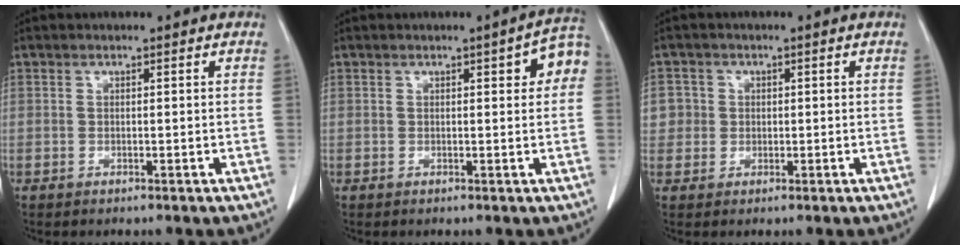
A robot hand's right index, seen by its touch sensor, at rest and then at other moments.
{"total": 4.6, "force": [1.2, 1.2, 4.3], "torque": [-0.046, 0.014, 0.007]}
{"total": 3.4, "force": [0.4, 3.4, 0.1], "torque": [0.015, 0.008, 0.007]}